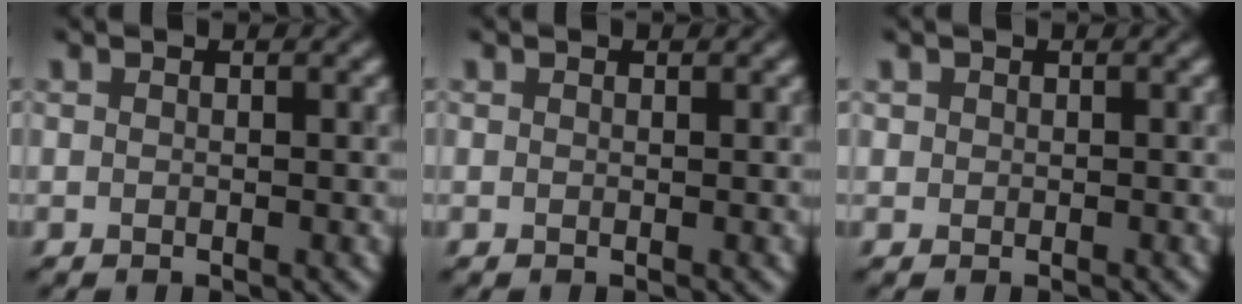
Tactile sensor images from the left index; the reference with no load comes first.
{"total": 0.0}
{"total": 0.7, "force": [0.1, 0.6, -0.3], "torque": [0.015, -0.002, 0.001]}